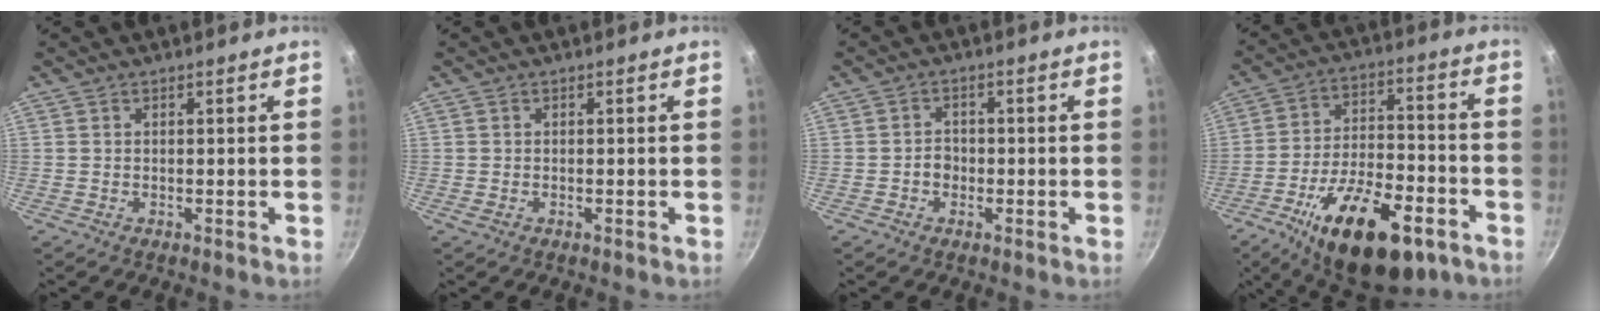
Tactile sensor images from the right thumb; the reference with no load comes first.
{"total": 0.6, "force": [-0.2, 0.4, 0.4], "torque": [-0.006, 0.001, -0.005]}
{"total": 2.5, "force": [-0.8, 2.0, 1.2], "torque": [-0.003, 0.012, -0.016]}
{"total": 22.5, "force": [-11.9, 10.1, 16.3], "torque": [-0.241, 0.049, -0.179]}